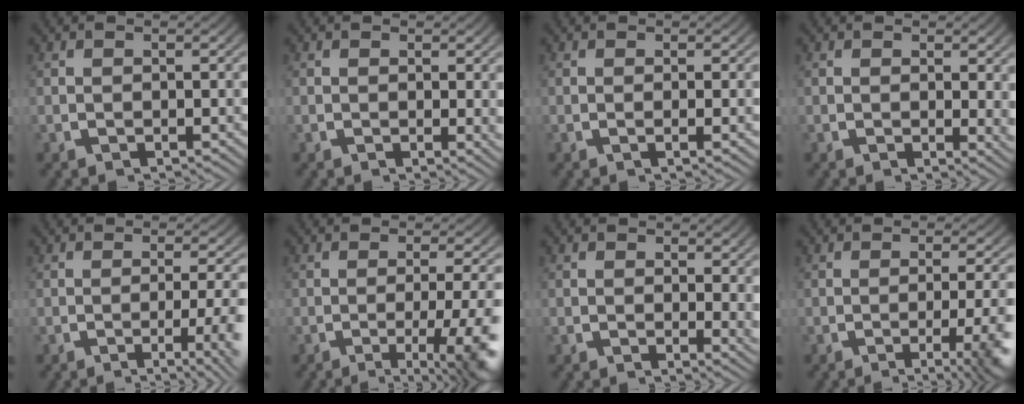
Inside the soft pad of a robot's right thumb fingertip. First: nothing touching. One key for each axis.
{"total": 1.0, "fx": 0.3, "fy": 0.2, "fz": 0.9, "tx": -0.007, "ty": -0.005, "tz": 0.004}
{"total": 1.1, "fx": -0.1, "fy": -0.1, "fz": 1.1, "tx": -0.020, "ty": 0.002, "tz": -0.003}
{"total": 1.7, "fx": 0.6, "fy": 0.5, "fz": 1.5, "tx": -0.007, "ty": -0.005, "tz": 0.007}
{"total": 5.1, "fx": -2.6, "fy": 1.5, "fz": 4.2, "tx": -0.063, "ty": -0.007, "tz": -0.038}
{"total": 7.6, "fx": -3.3, "fy": 2.4, "fz": 6.4, "tx": -0.086, "ty": -0.013, "tz": -0.044}
{"total": 1.9, "fx": 0.7, "fy": 0.6, "fz": 1.7, "tx": -0.008, "ty": -0.006, "tz": 0.008}
{"total": 7.0, "fx": -3.4, "fy": 2.3, "fz": 5.7, "tx": -0.076, "ty": -0.011, "tz": -0.047}